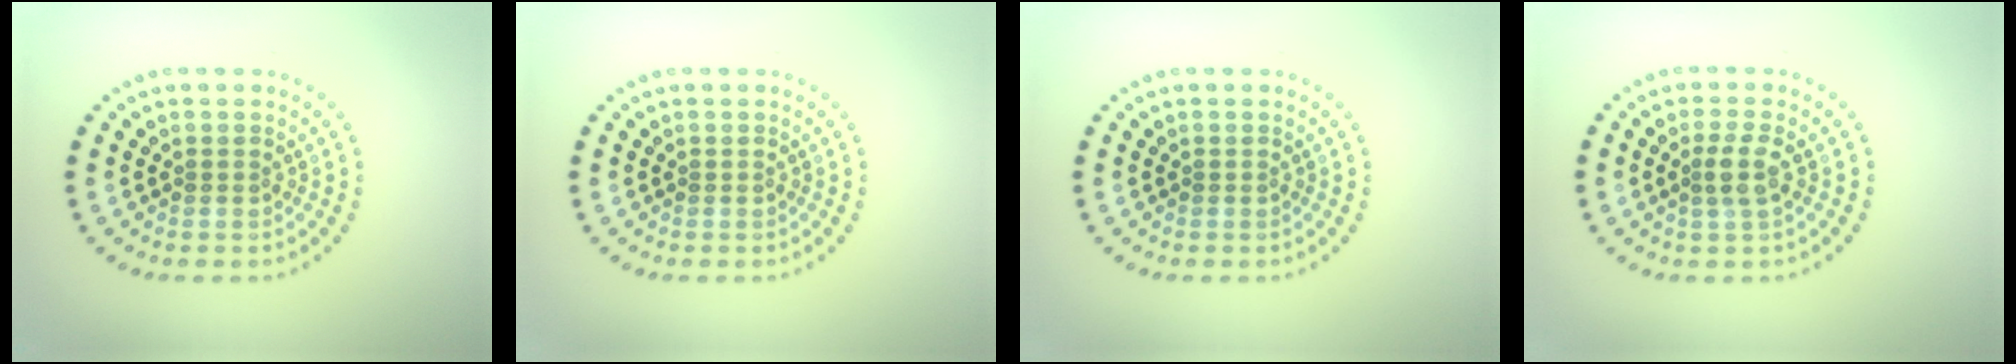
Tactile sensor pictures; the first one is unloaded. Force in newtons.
{"total": 0.0}
{"total": 0.0}
{"total": 2.1, "press": 1.8, "slide": 1.0}